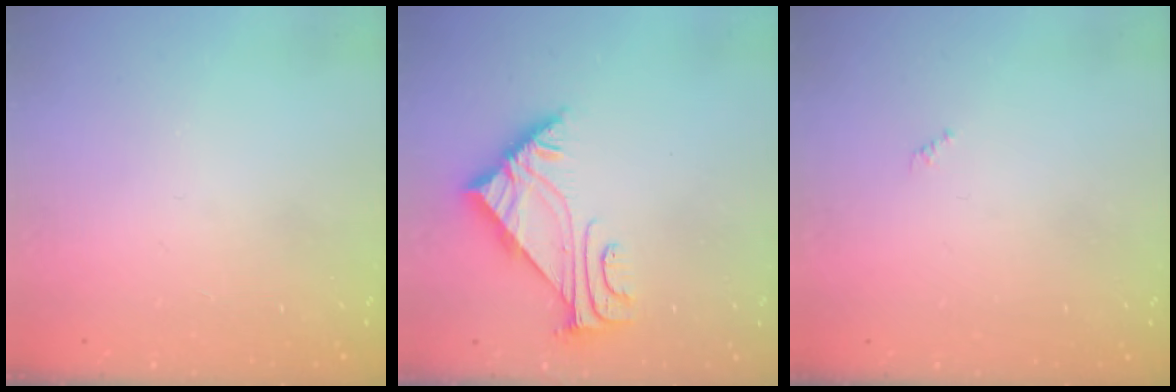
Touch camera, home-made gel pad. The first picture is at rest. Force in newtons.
{"total": 4.9, "press": 4.9, "slide": 0.7}
{"total": 0.0}